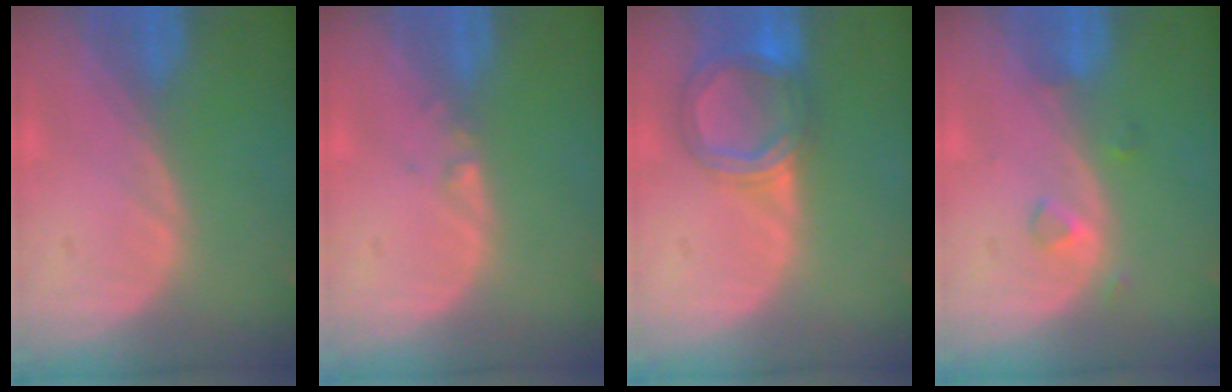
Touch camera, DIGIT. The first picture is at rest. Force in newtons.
{"total": 0.7, "press": 0.6, "slide": 0.4}
{"total": 6.1, "press": 5.9, "slide": 1.4}
{"total": 1.8, "press": 1.8, "slide": 0.1}